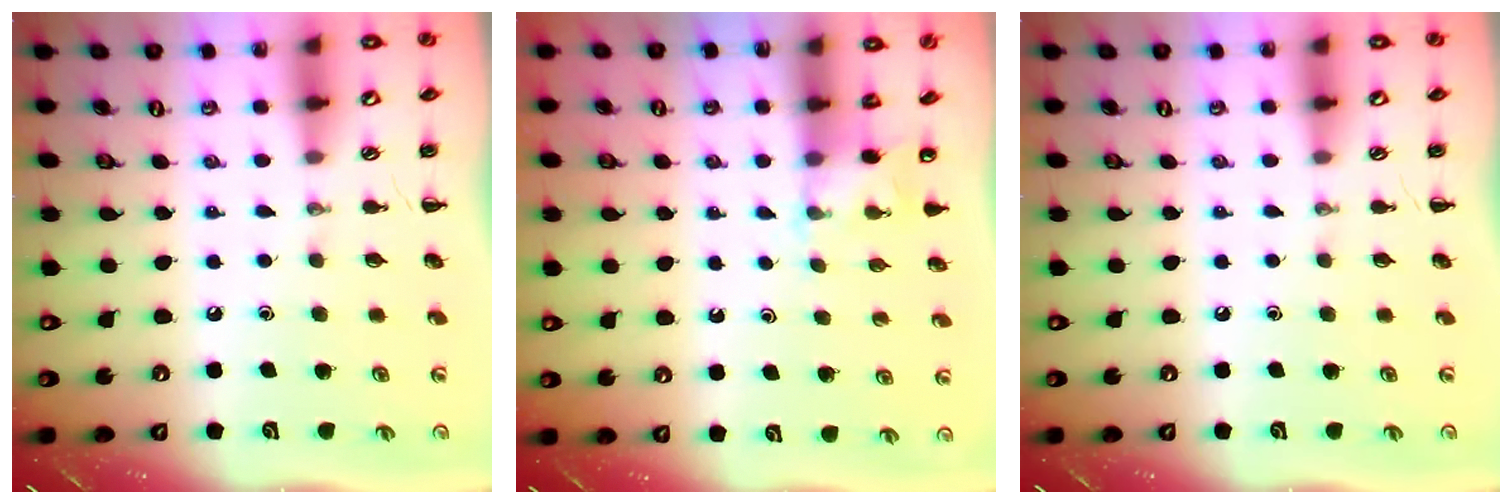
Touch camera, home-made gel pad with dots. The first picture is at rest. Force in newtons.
{"total": 3.9, "press": 3.7, "slide": 1.0}
{"total": 0.0}